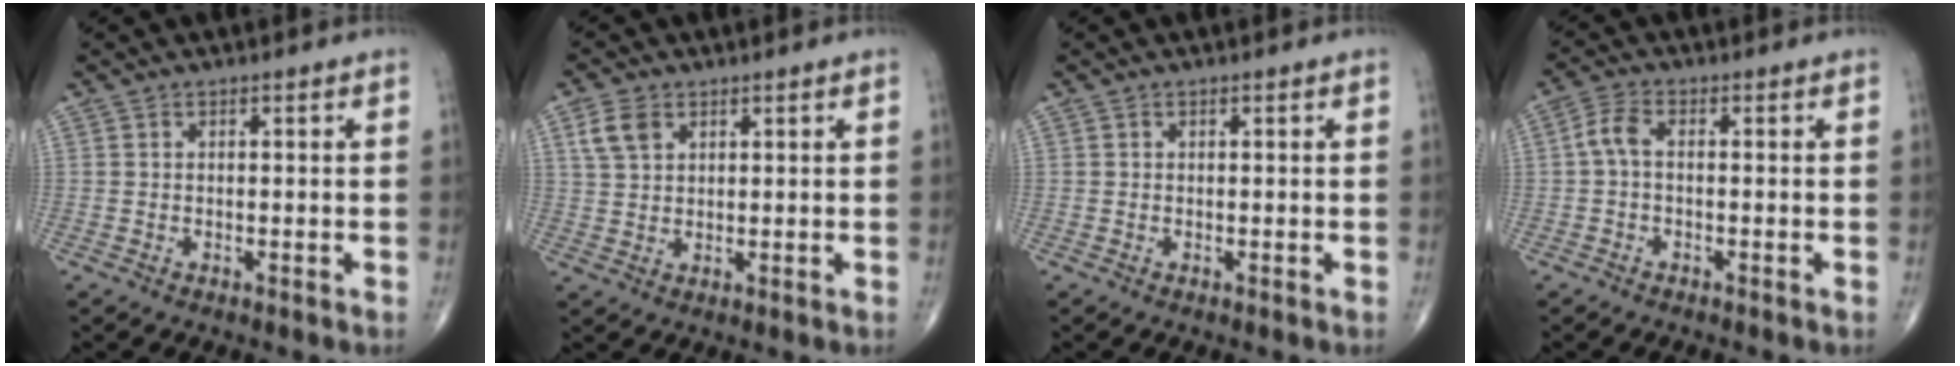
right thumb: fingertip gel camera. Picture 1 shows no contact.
{"total": 4.9, "force": [2.3, 3.2, 2.8], "torque": [-0.049, -0.001, 0.049]}
{"total": 0.0}
{"total": 3.5, "force": [-0.3, 1.7, 3.0], "torque": [-0.067, 0.011, -0.013]}